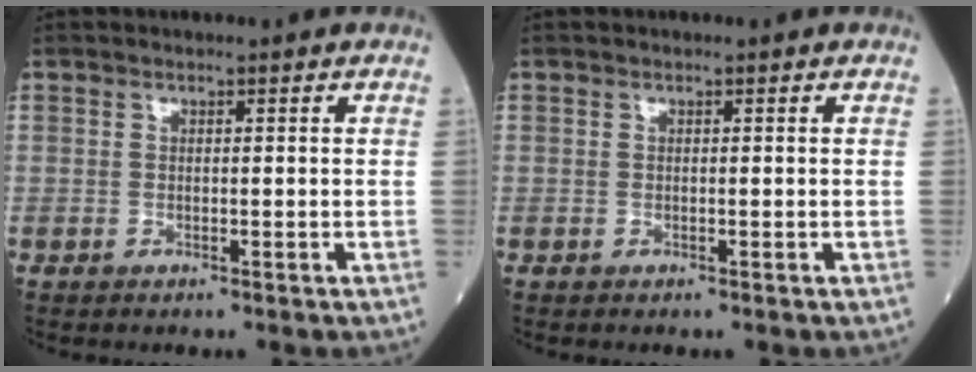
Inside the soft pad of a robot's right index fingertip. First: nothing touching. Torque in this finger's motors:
{"motor_torque": [0.00, 0.00, 0.00, 0.00]}